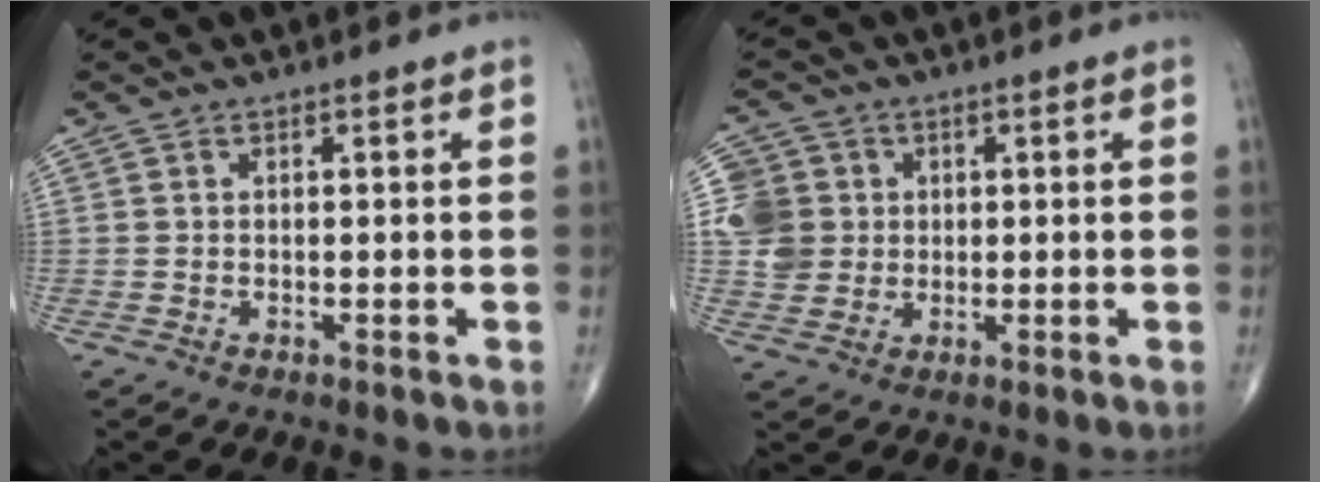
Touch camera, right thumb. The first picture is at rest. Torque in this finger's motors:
{"motor_torque": [0.02, 0.03, 0.21, 0.16, 0.00]}